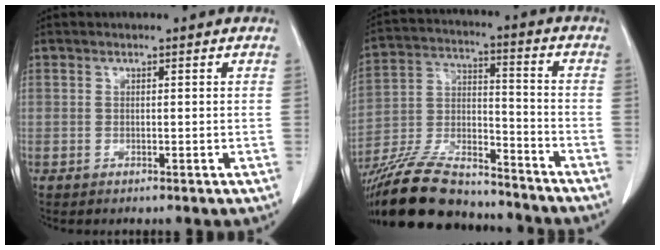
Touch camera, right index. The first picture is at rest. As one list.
[{"total": 19.0, "force": [-16.9, 5.0, 7.1], "torque": [-0.152, -0.001, -0.291]}]